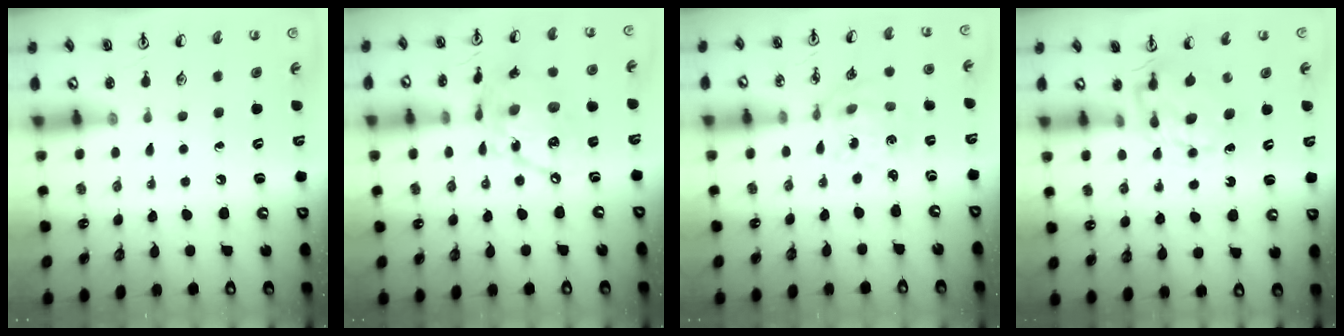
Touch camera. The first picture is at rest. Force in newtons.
{"total": 14.7, "press": 14.7, "slide": 1.2}
{"total": 2.6, "press": 2.4, "slide": 0.9}
{"total": 6.8, "press": 6.8, "slide": 0.4}